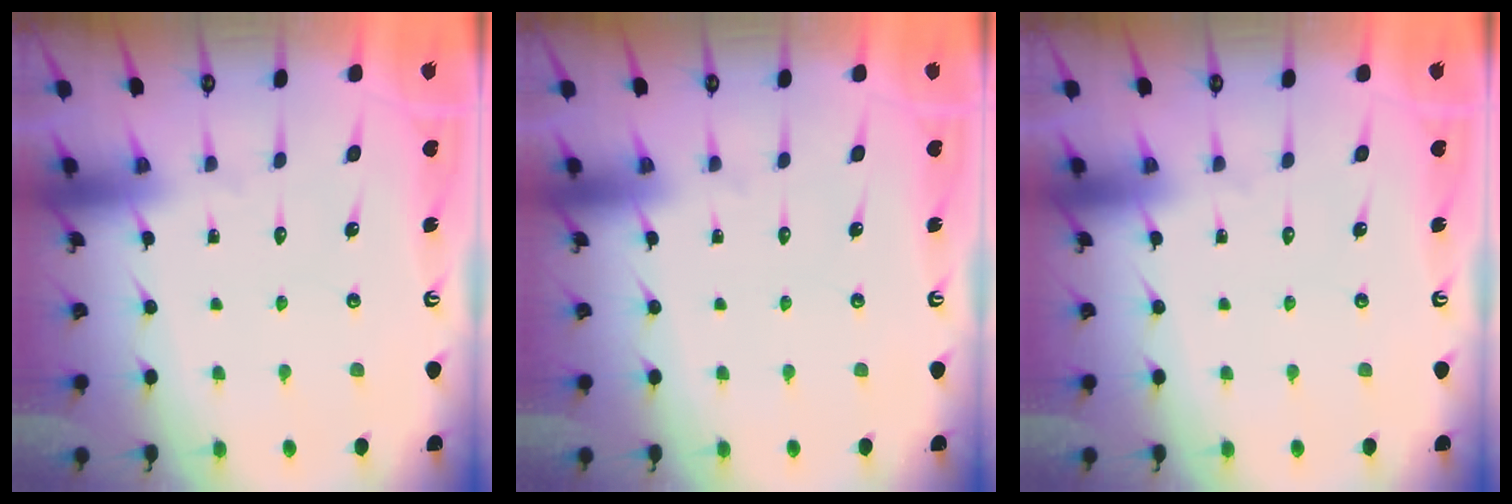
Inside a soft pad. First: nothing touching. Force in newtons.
{"total": 0.0}
{"total": 0.0}